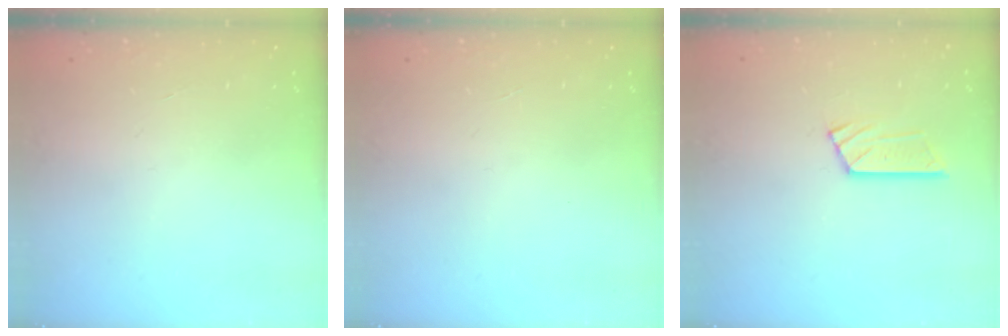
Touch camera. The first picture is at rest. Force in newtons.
{"total": 0.0}
{"total": 6.7, "press": 6.7, "slide": 0.2}